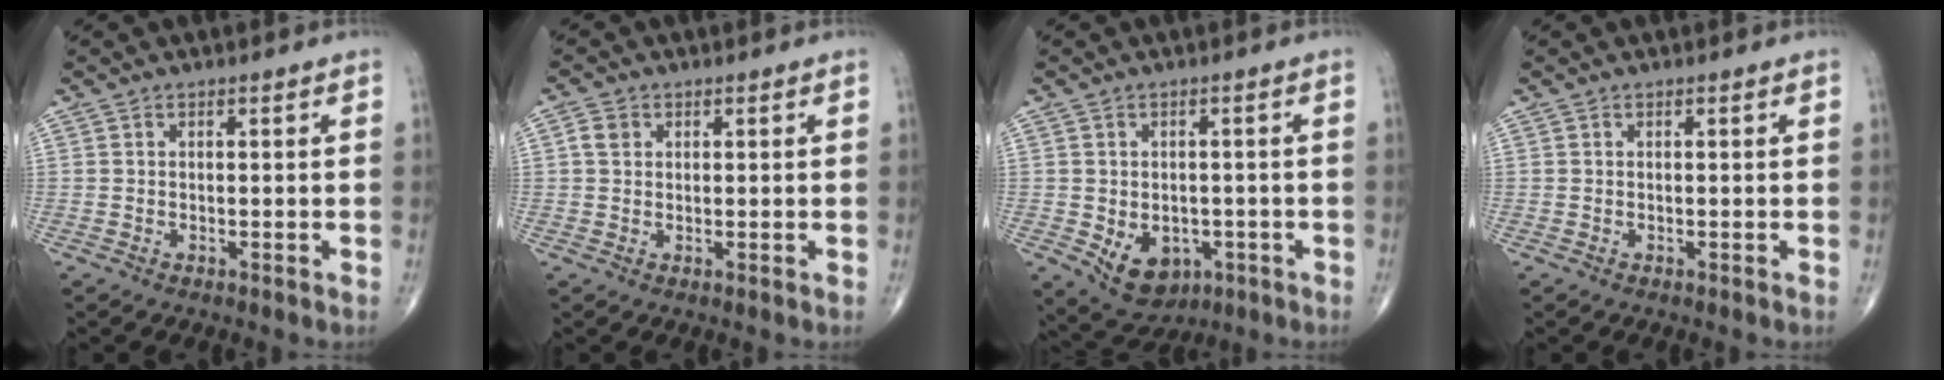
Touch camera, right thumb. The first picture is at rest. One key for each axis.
{"total": 2.4, "fx": 0.7, "fy": 2.0, "fz": 1.2, "tx": -0.018, "ty": 0.004, "tz": 0.012}
{"total": 8.6, "fx": -2.6, "fy": 6.4, "fz": 5.1, "tx": -0.059, "ty": 0.007, "tz": -0.022}
{"total": 0.0}